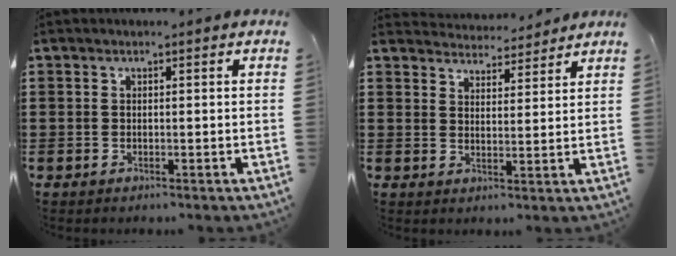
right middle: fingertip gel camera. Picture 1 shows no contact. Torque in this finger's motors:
{"motor_torque": [-0.21, -0.19, -0.06, -0.06]}